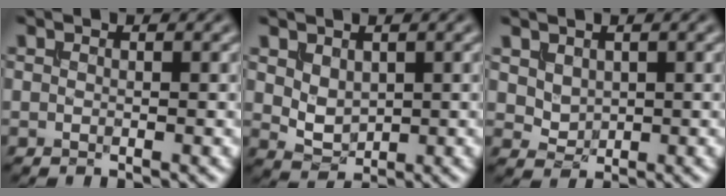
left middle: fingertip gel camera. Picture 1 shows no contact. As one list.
[{"total": 2.2, "force": [0.7, 1.6, 1.4], "torque": [-0.030, -0.006, 0.018]}, {"total": 1.4, "force": [0.6, 1.1, 0.7], "torque": [-0.020, -0.007, 0.017]}]